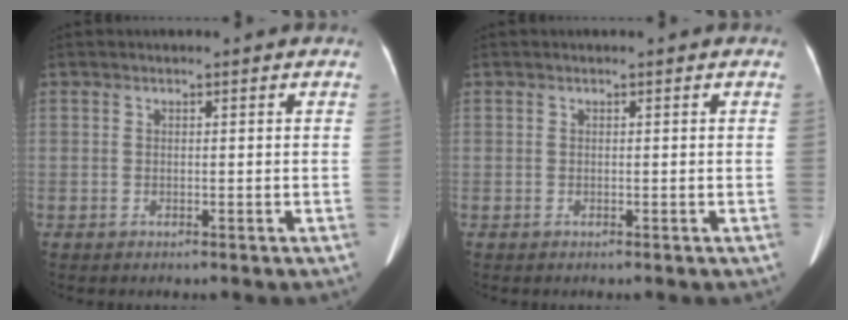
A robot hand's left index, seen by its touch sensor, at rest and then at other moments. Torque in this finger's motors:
{"motor_torque": [0.00, 0.00, 0.00, 0.00]}